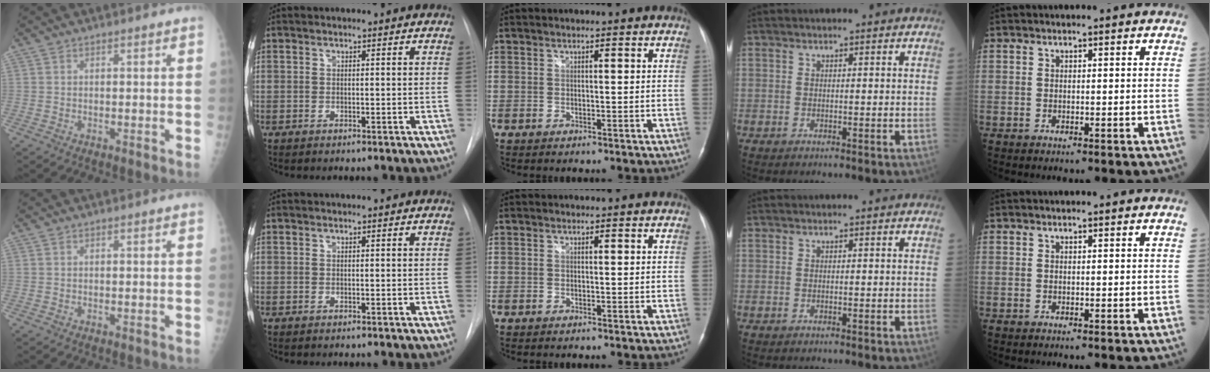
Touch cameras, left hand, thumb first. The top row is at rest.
{}